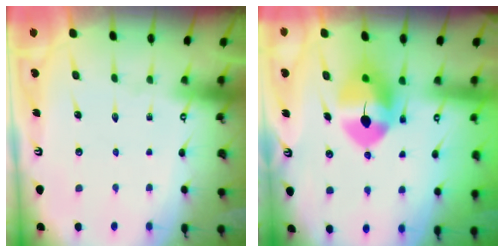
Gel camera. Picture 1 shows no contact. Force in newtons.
{"total": 9.5, "press": 9.4, "slide": 1.7}